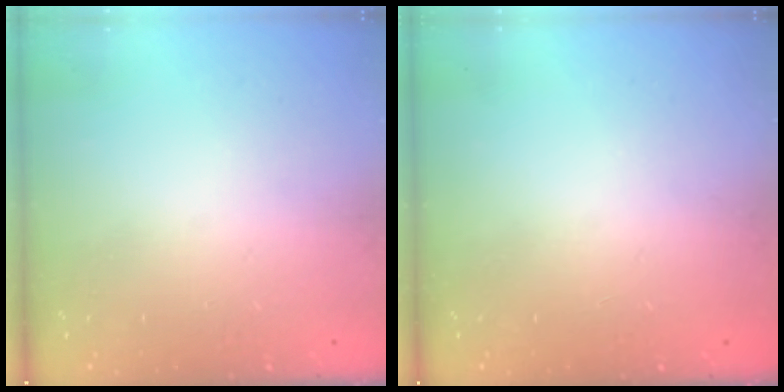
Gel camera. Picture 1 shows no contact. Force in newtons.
{"total": 0.0}